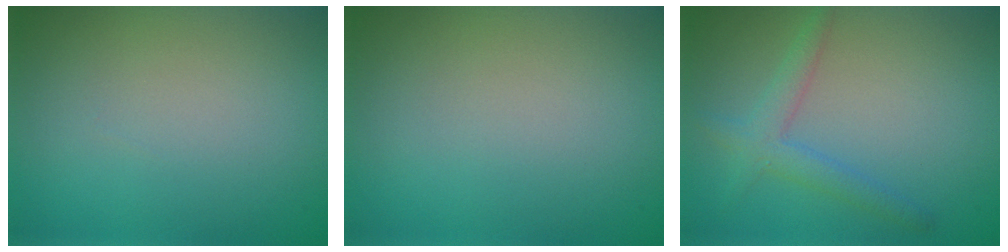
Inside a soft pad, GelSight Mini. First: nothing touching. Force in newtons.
{"total": 0.0}
{"total": 2.5, "press": 2.5, "slide": 0.1}